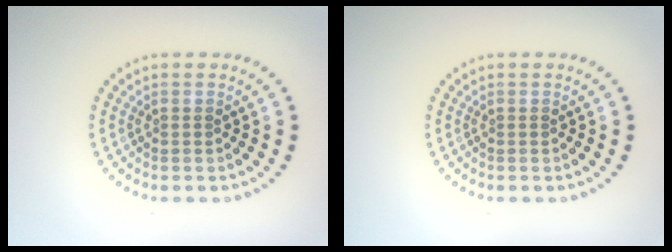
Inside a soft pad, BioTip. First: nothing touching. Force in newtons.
{"total": 0.0}